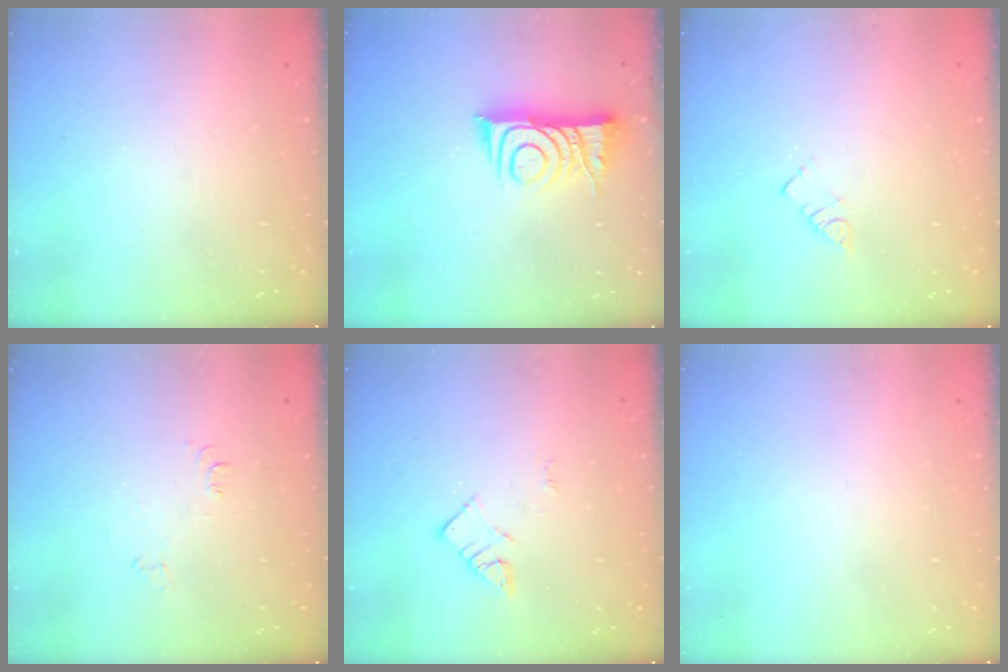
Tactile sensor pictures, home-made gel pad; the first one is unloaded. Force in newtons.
{"total": 9.4, "press": 9.4, "slide": 0.6}
{"total": 2.7, "press": 2.7, "slide": 0.4}
{"total": 3.4, "press": 3.4, "slide": 0.4}
{"total": 4.4, "press": 4.4, "slide": 0.6}
{"total": 1.6, "press": 1.6, "slide": 0.1}